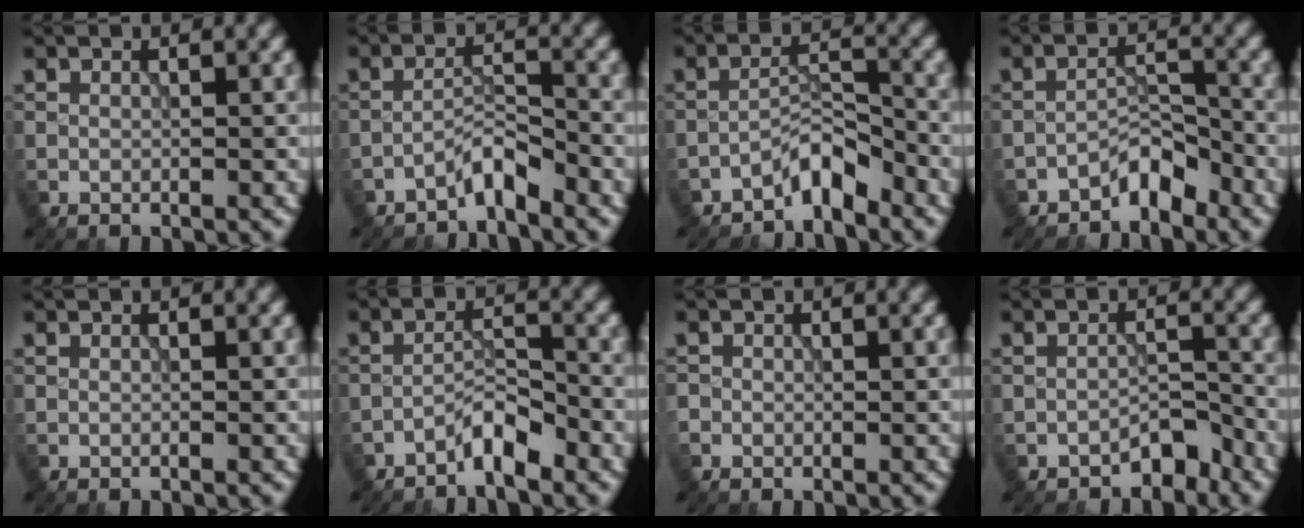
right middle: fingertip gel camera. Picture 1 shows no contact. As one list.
[{"total": 2.5, "force": [-2.2, 0.3, 1.1], "torque": [-0.016, 0.014, -0.044]}, {"total": 3.1, "force": [-2.6, 0.7, 1.4], "torque": [-0.018, 0.019, -0.049]}, {"total": 2.7, "force": [-2.3, 0.9, 1.1], "torque": [-0.011, 0.016, -0.042]}, {"total": 0.0}, {"total": 2.7, "force": [-2.2, 0.5, 1.4], "torque": [-0.023, 0.013, -0.044]}, {"total": 0.7, "force": [-0.3, 0.7, 0.0], "torque": [0.003, -0.006, -0.008]}, {"total": 2.3, "force": [-2.0, 0.8, 0.8], "torque": [-0.007, 0.013, -0.031]}]